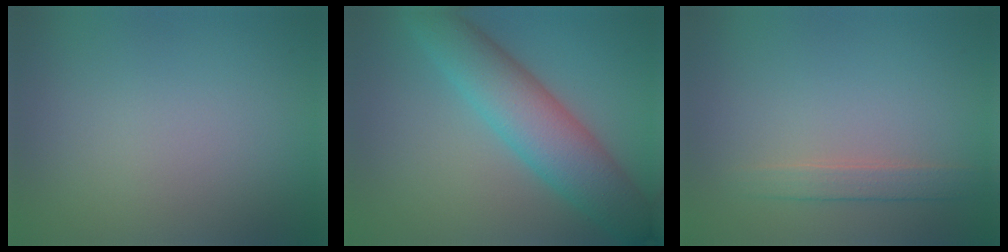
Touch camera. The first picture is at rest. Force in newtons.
{"total": 6.8, "press": 6.8, "slide": 0.2}
{"total": 1.7, "press": 1.7, "slide": 0.0}